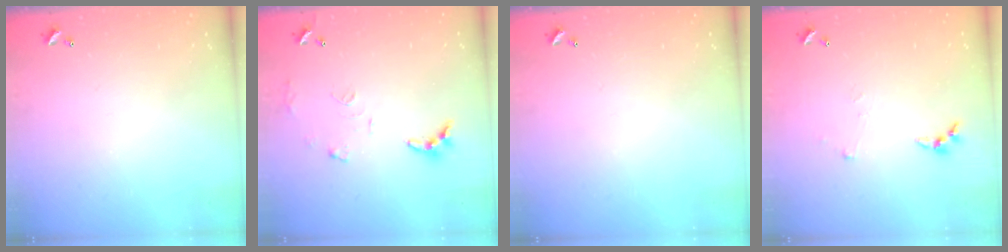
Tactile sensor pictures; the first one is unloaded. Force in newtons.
{"total": 9.3, "press": 9.3, "slide": 0.6}
{"total": 0.0}
{"total": 4.2, "press": 4.2, "slide": 0.5}